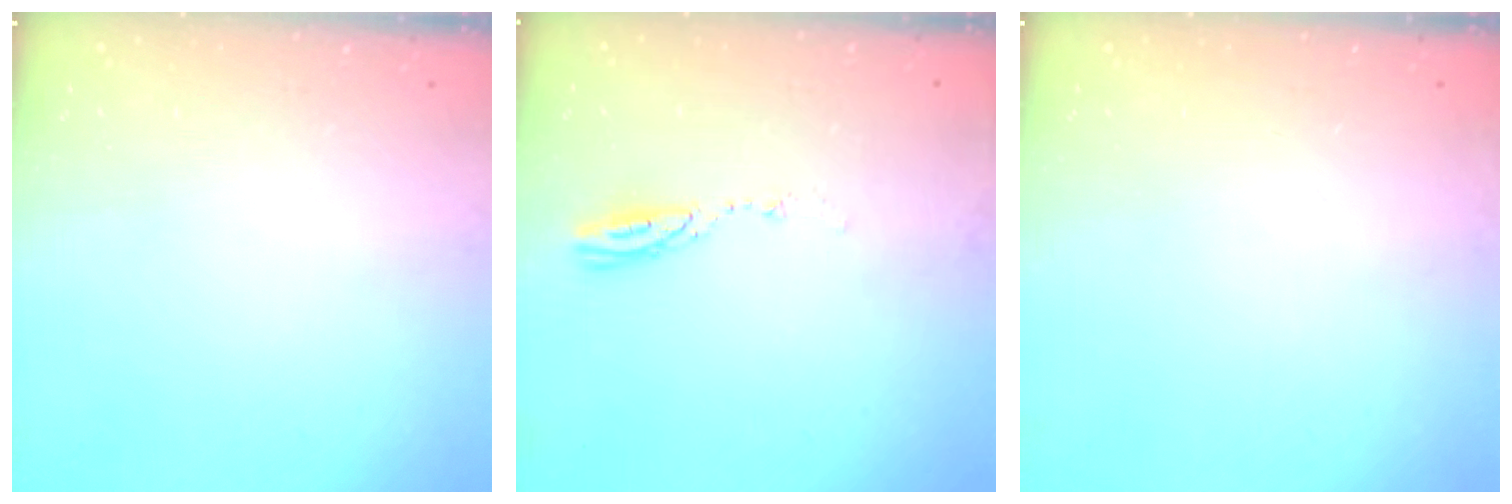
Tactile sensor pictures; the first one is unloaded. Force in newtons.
{"total": 3.5, "press": 3.5, "slide": 0.3}
{"total": 2.8, "press": 2.2, "slide": 1.7}